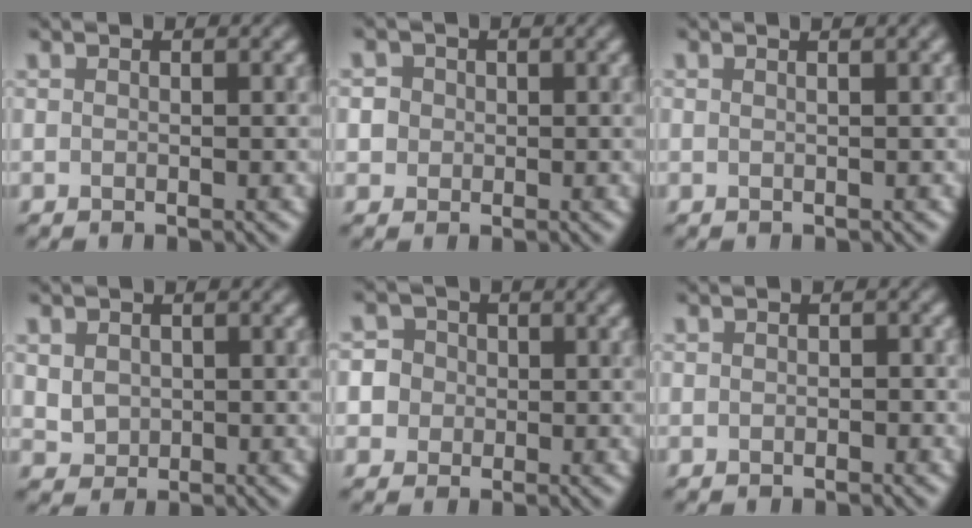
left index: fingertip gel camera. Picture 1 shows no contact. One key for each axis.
{"total": 3.2, "fx": 0.6, "fy": 3.0, "fz": 1.0, "tx": -0.001, "ty": 0.024, "tz": -0.004}
{"total": 1.0, "fx": 0.4, "fy": 0.1, "fz": 0.9, "tx": -0.012, "ty": 0.004, "tz": 0.002}
{"total": 2.5, "fx": 0.6, "fy": 2.1, "fz": 1.1, "tx": -0.028, "ty": 0.009, "tz": 0.015}
{"total": 5.1, "fx": -0.1, "fy": 4.9, "fz": 1.3, "tx": -0.011, "ty": 0.032, "tz": -0.025}
{"total": 0.6, "fx": -0.3, "fy": 0.5, "fz": 0.3, "tx": -0.004, "ty": -0.002, "tz": -0.006}